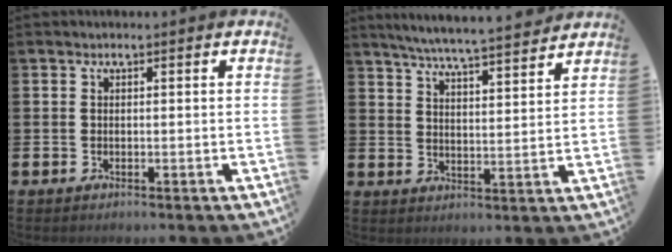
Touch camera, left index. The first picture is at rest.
{"total": 6.3, "force": [6.0, -0.3, 1.8], "torque": [-0.049, -0.044, 0.104]}